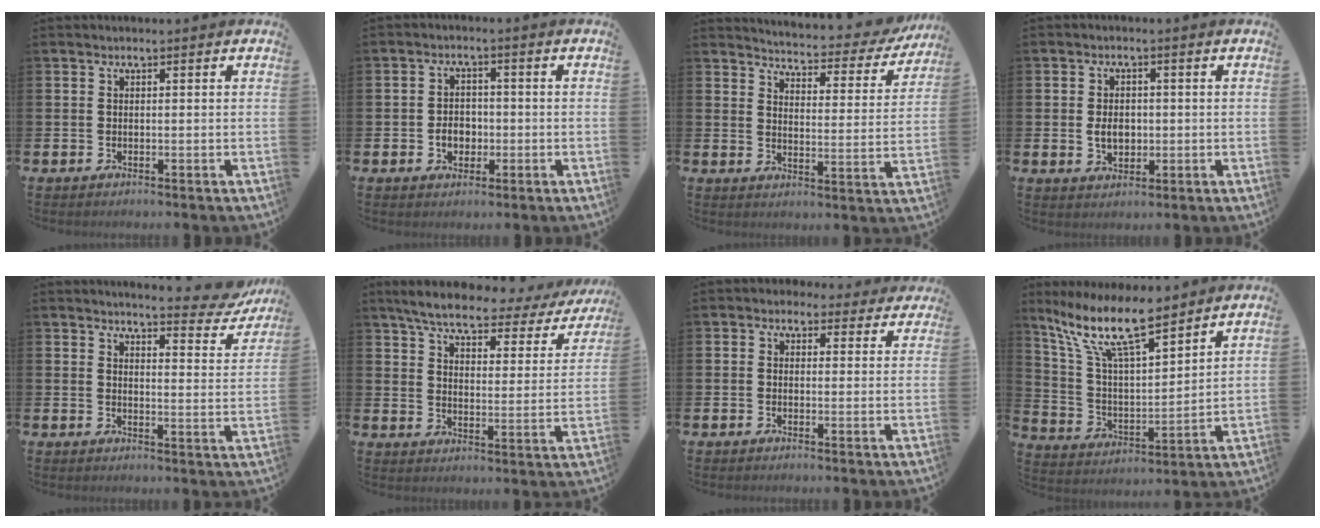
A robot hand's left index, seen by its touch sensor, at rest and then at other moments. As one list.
[{"total": 3.2, "force": [-0.8, 2.5, 1.8], "torque": [-0.020, -0.003, -0.023]}, {"total": 3.9, "force": [3.8, 0.7, 0.5], "torque": [-0.028, -0.040, 0.056]}, {"total": 3.4, "force": [-0.1, 2.4, 2.3], "torque": [-0.029, 0.002, -0.008]}, {"total": 4.5, "force": [4.4, 0.5, 1.0], "torque": [-0.016, -0.035, 0.069]}, {"total": 5.8, "force": [4.9, 1.3, 2.8], "torque": [-0.080, -0.027, 0.077]}, {"total": 2.6, "force": [2.2, 1.4, -0.1], "torque": [0.002, -0.008, 0.036]}, {"total": 12.5, "force": [9.8, 2.9, 7.3], "torque": [-0.167, -0.041, 0.171]}]